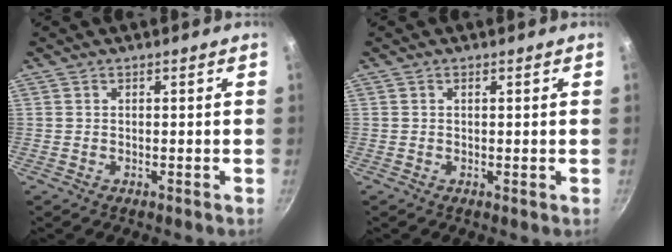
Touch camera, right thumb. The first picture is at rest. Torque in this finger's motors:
{"motor_torque": [0.24, 0.10, -0.21, 0.02, -0.02]}